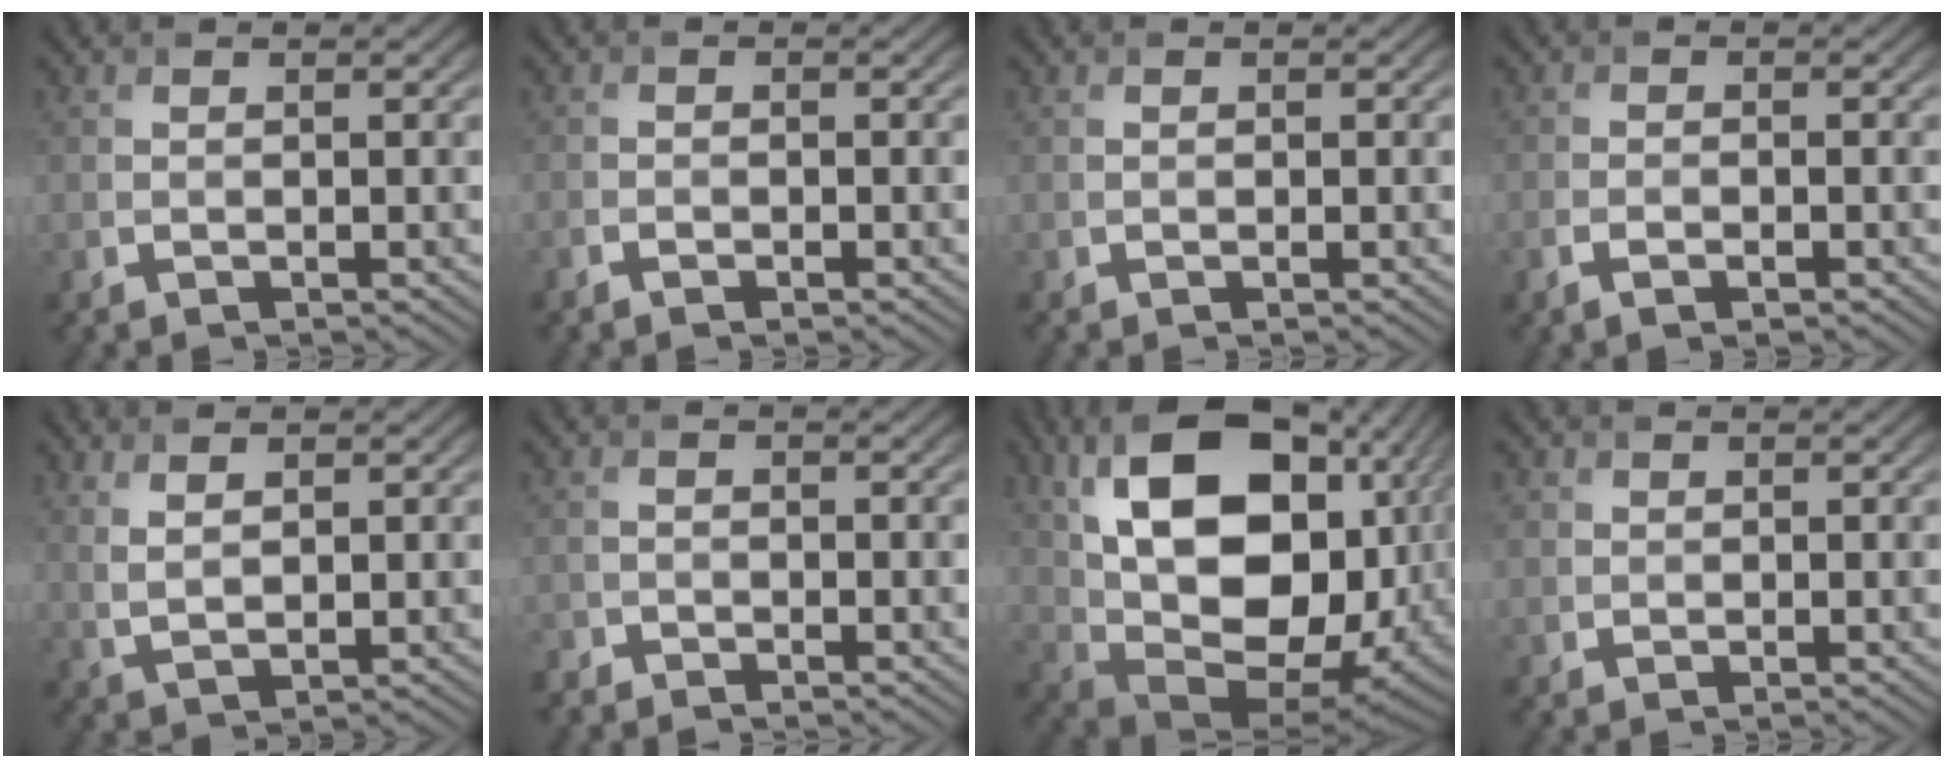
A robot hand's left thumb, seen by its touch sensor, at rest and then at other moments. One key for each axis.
{"total": 1.3, "fx": -0.9, "fy": 0.6, "fz": 0.7, "tx": -0.017, "ty": -0.002, "tz": -0.019}
{"total": 0.0}
{"total": 2.4, "fx": -1.4, "fy": 0.9, "fz": 1.7, "tx": -0.036, "ty": -0.001, "tz": -0.029}
{"total": 3.1, "fx": 1.7, "fy": 1.0, "fz": 2.4, "tx": -0.044, "ty": -0.010, "tz": 0.040}
{"total": 1.7, "fx": -1.6, "fy": 0.5, "fz": 0.1, "tx": -0.004, "ty": -0.006, "tz": -0.039}
{"total": 20.2, "fx": 4.5, "fy": 12.2, "fz": 15.4, "tx": -0.301, "ty": 0.006, "tz": 0.089}
{"total": 1.1, "fx": 0.2, "fy": 1.1, "fz": 0.2, "tx": -0.002, "ty": -0.004, "tz": 0.003}